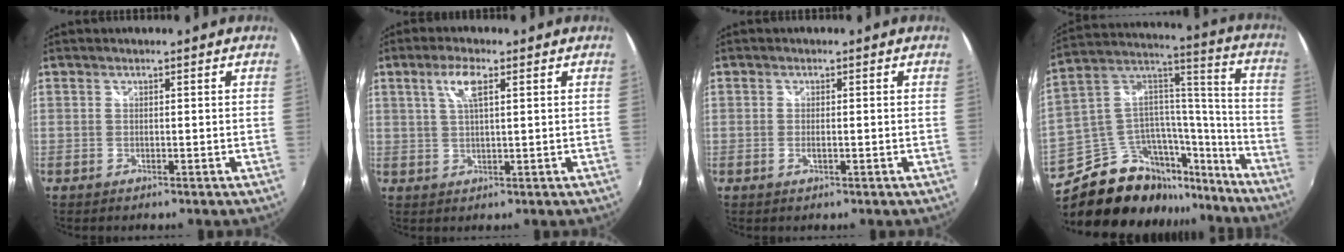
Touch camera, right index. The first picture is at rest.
{"total": 4.7, "force": [2.0, 1.3, 4.1], "torque": [-0.079, 0.005, 0.036]}
{"total": 1.5, "force": [-0.3, 0.4, 1.5], "torque": [-0.029, -0.003, -0.005]}
{"total": 24.0, "force": [-18.0, 12.4, 9.8], "torque": [-0.182, 0.081, -0.269]}